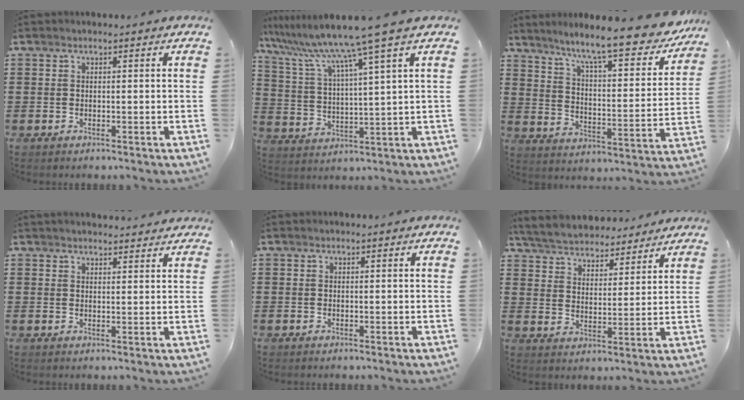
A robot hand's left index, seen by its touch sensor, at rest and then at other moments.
{"total": 10.2, "force": [7.9, -1.5, 6.2], "torque": [-0.152, -0.047, 0.124]}
{"total": 10.6, "force": [9.1, 0.1, 5.3], "torque": [-0.121, -0.062, 0.147]}
{"total": 1.9, "force": [1.9, 0.1, 0.1], "torque": [-0.006, -0.001, 0.037]}
{"total": 0.0}
{"total": 5.1, "force": [5.0, 0.5, 0.4], "torque": [-0.034, -0.029, 0.087]}